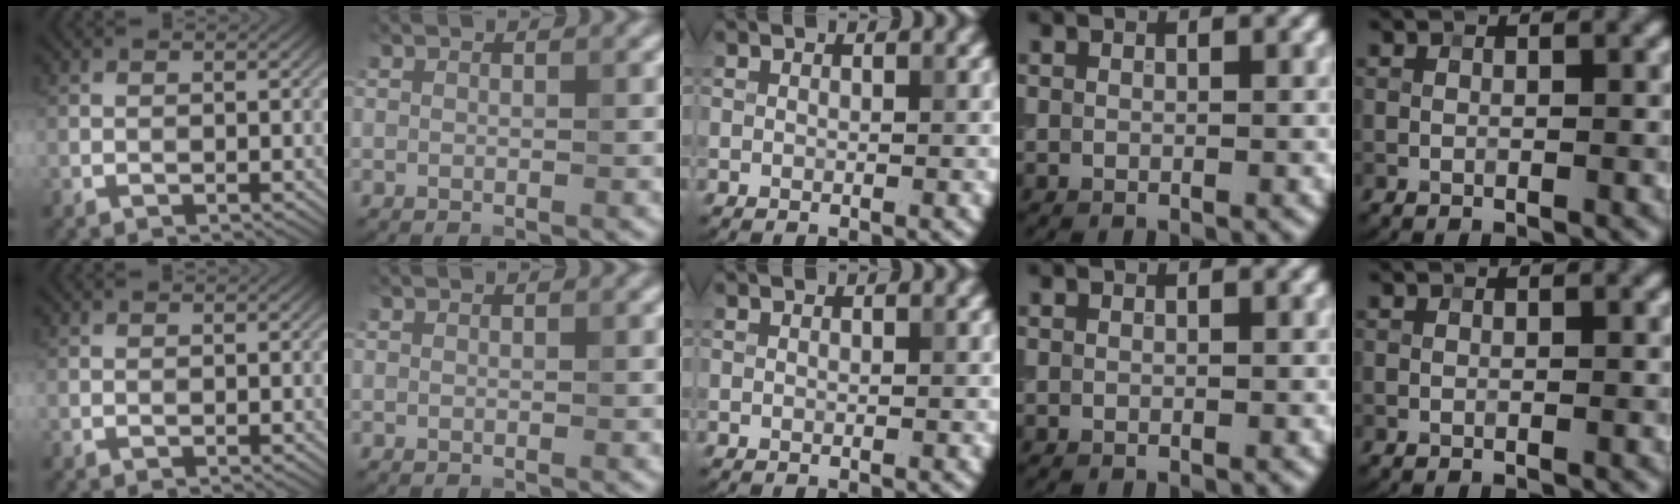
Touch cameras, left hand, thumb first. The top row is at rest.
{}